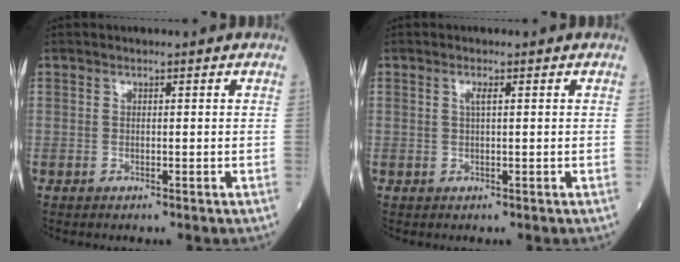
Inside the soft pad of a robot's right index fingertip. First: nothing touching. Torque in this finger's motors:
{"motor_torque": [0.30, 0.05, 0.13, 0.03]}